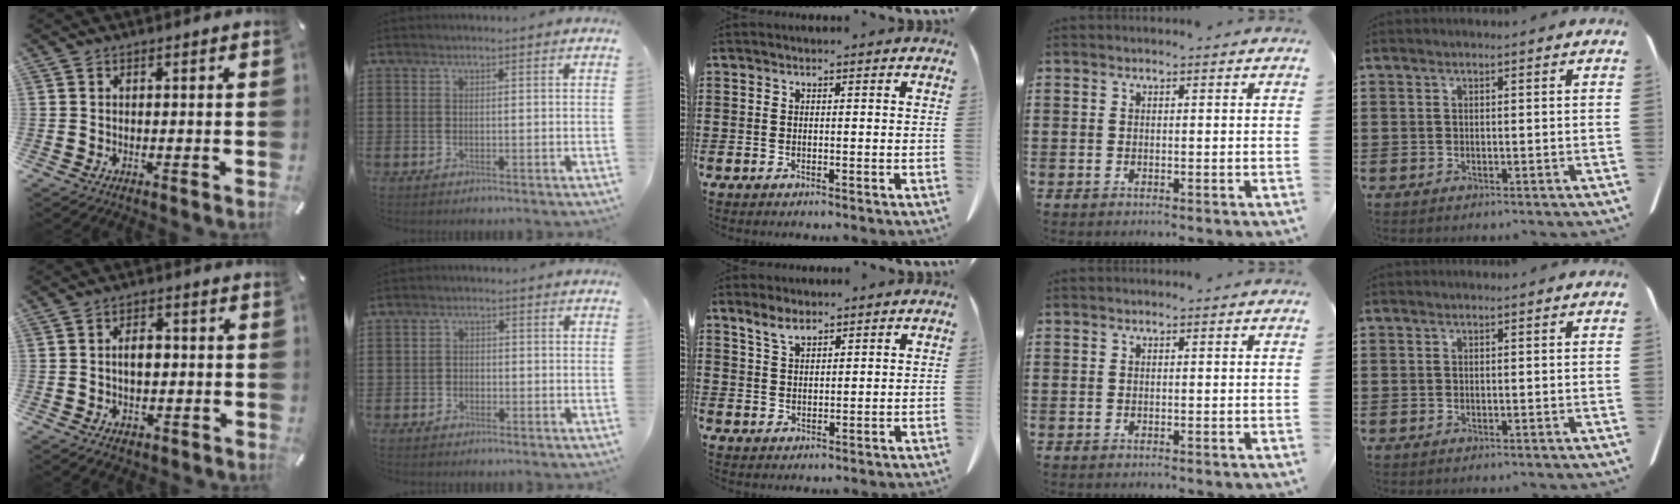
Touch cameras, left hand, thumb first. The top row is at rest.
{"thumb": {"total": 5.9, "force": [-0.6, 4.2, 4.1], "torque": [-0.053, 0.003, -0.014]}, "index": {"total": 1.4, "force": [-1.0, 0.9, 0.1], "torque": [-0.007, 0.003, -0.023]}, "middle": {"total": 3.4, "force": [2.4, 1.5, 1.8], "torque": [-0.042, 0.004, 0.045]}}